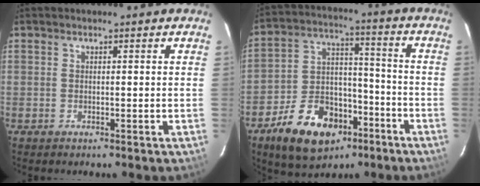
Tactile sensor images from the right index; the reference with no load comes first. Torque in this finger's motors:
{"motor_torque": [1.41, -0.73, 0.68, 0.09]}